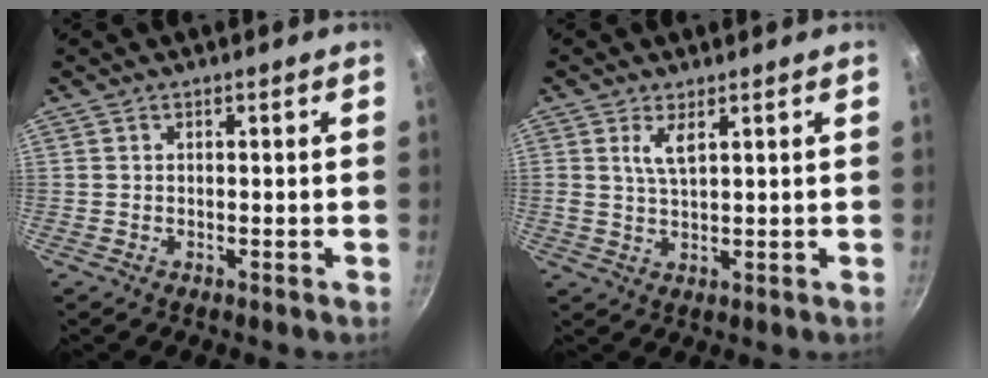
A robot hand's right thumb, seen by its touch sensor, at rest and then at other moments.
{"total": 3.7, "force": [1.7, 1.2, 3.0], "torque": [-0.057, -0.013, 0.035]}